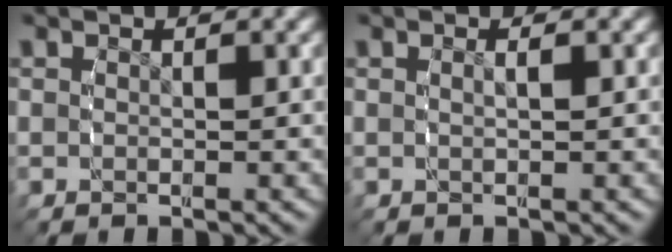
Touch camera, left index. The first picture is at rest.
{"total": 0.6, "force": [0.1, 0.0, 0.6], "torque": [-0.013, 0.000, 0.000]}